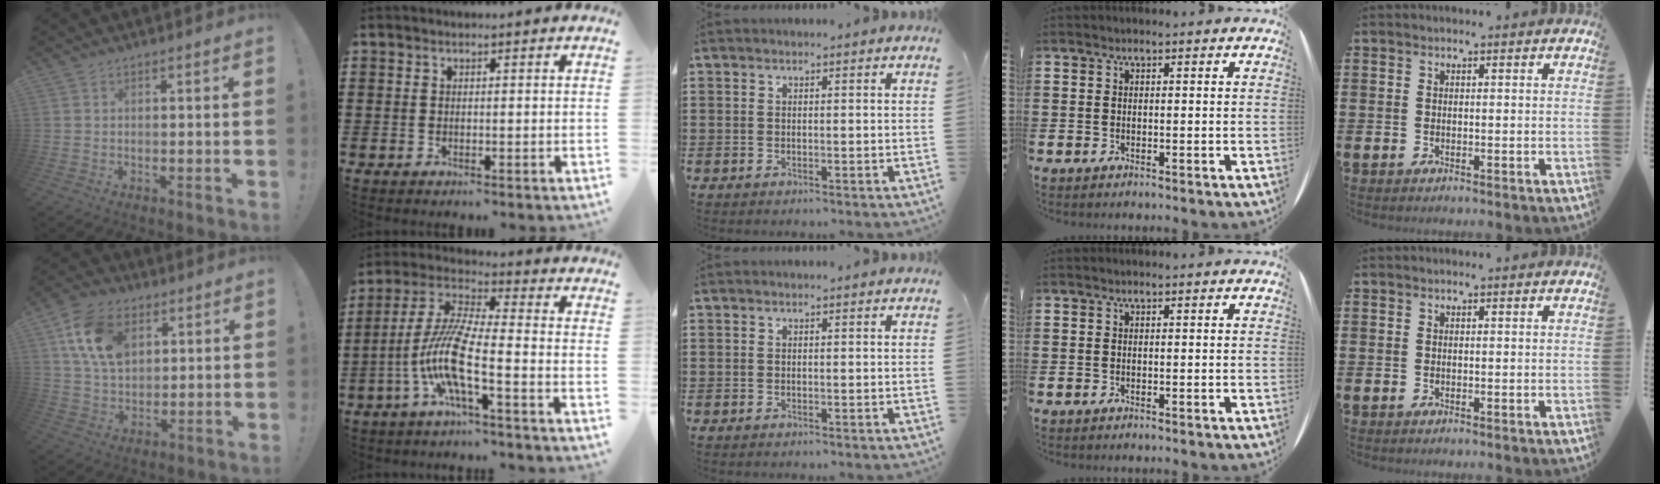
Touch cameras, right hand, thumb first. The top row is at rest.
{"thumb": {"total": 15.6, "force": [6.4, 10.9, 9.2], "torque": [-0.153, -0.014, 0.126]}, "index": {"total": 10.6, "force": [-4.6, 1.3, 9.4], "torque": [-0.232, -0.027, -0.099]}}